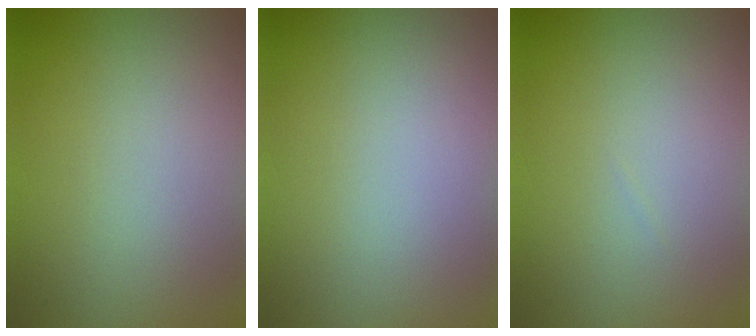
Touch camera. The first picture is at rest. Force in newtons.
{"total": 0.0}
{"total": 0.0}